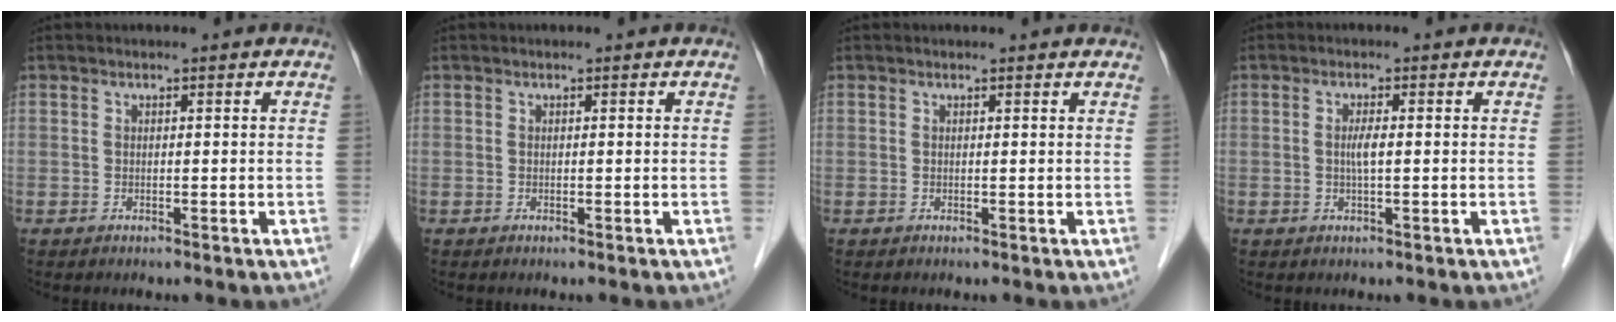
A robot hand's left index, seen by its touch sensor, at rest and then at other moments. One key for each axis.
{"total": 0.0}
{"total": 1.4, "fx": 1.4, "fy": 0.0, "fz": 0.2, "tx": -0.013, "ty": 0.000, "tz": 0.009}
{"total": 1.9, "fx": -0.2, "fy": 0.1, "fz": 1.9, "tx": -0.037, "ty": -0.003, "tz": -0.004}